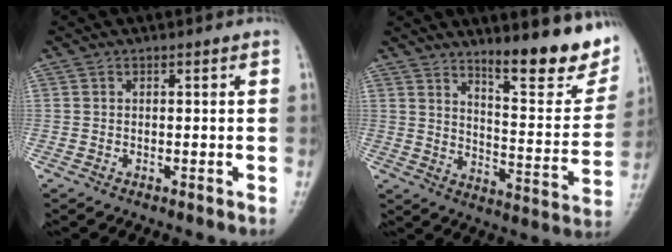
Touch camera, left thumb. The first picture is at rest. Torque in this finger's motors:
{"motor_torque": [0.89, 0.40, 0.42, -0.38, 0.04]}